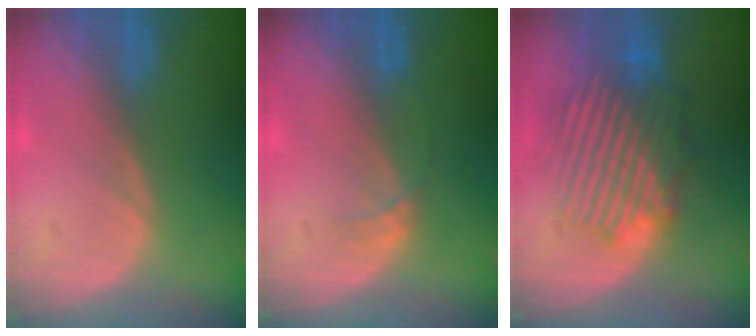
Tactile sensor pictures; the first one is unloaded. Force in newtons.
{"total": 1.3, "press": 1.3, "slide": 0.1}
{"total": 9.6, "press": 9.0, "slide": 3.3}